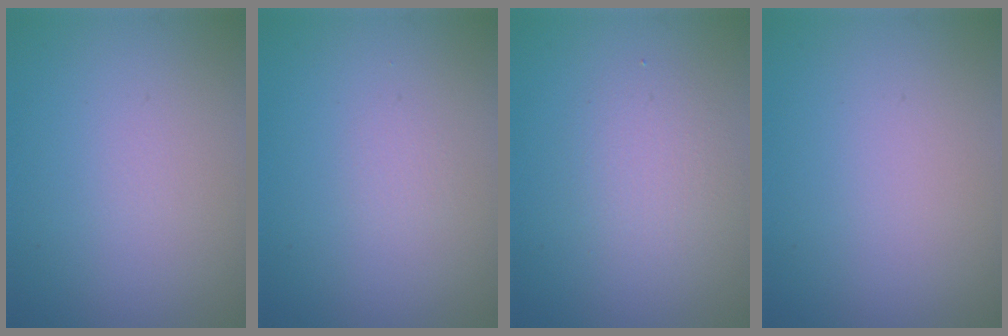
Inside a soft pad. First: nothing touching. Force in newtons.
{"total": 0.5, "press": 0.5, "slide": 0.0}
{"total": 2.2, "press": 2.2, "slide": 0.1}
{"total": 0.0}